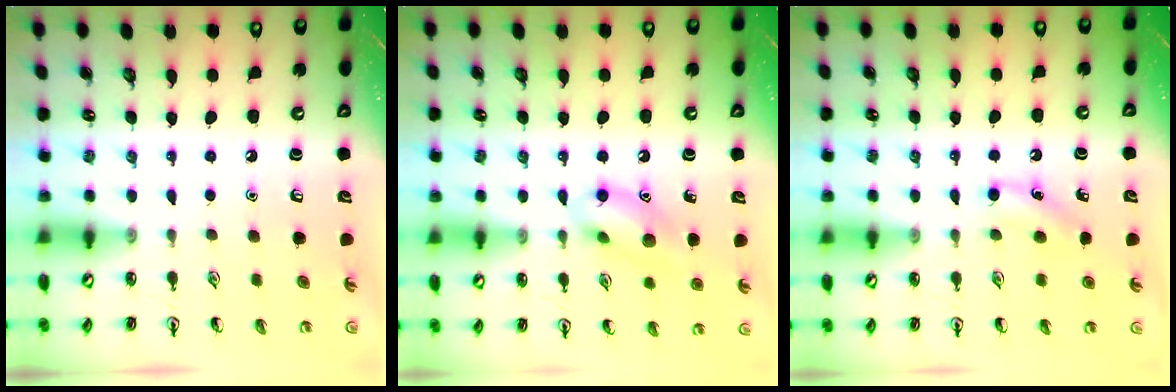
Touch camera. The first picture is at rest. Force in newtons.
{"total": 10.8, "press": 10.8, "slide": 0.6}
{"total": 6.2, "press": 6.0, "slide": 1.7}